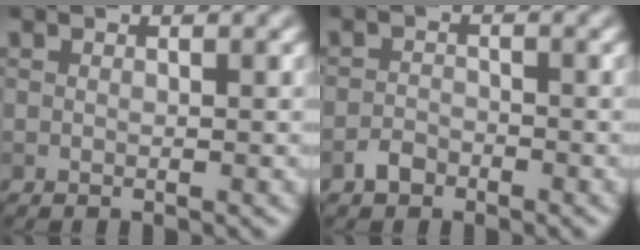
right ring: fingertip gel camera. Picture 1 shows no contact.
{"total": 1.6, "force": [-1.3, 0.9, 0.4], "torque": [-0.005, 0.002, -0.026]}